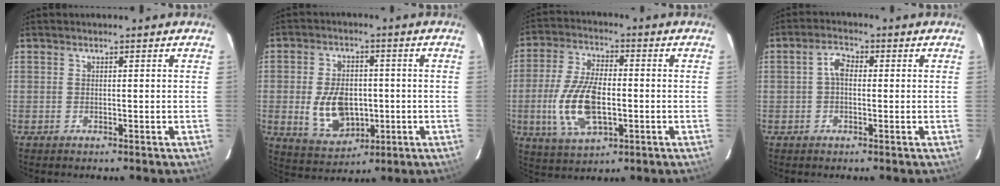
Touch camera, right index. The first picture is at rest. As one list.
[{"total": 2.8, "force": [1.5, 2.3, 0.5], "torque": [-0.013, 0.002, 0.041]}, {"total": 13.7, "force": [-2.5, 6.4, 11.8], "torque": [-0.247, -0.003, -0.042]}, {"total": 3.3, "force": [0.1, 2.1, 2.5], "torque": [-0.048, 0.013, 0.001]}]